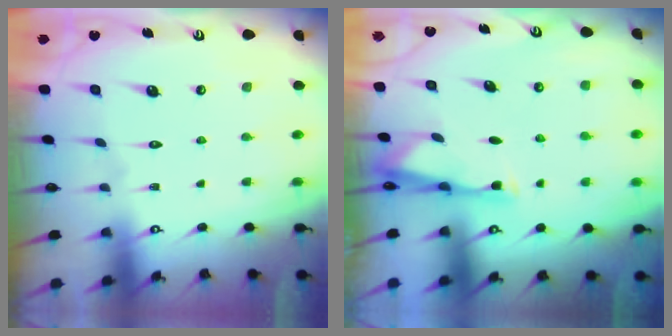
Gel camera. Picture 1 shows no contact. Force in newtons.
{"total": 3.0, "press": 2.9, "slide": 0.5}